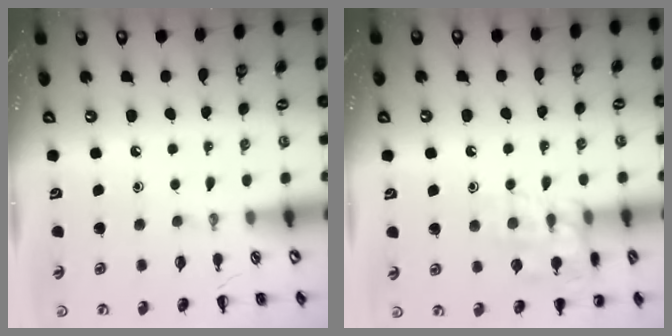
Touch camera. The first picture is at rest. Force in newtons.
{"total": 12.8, "press": 12.8, "slide": 0.6}